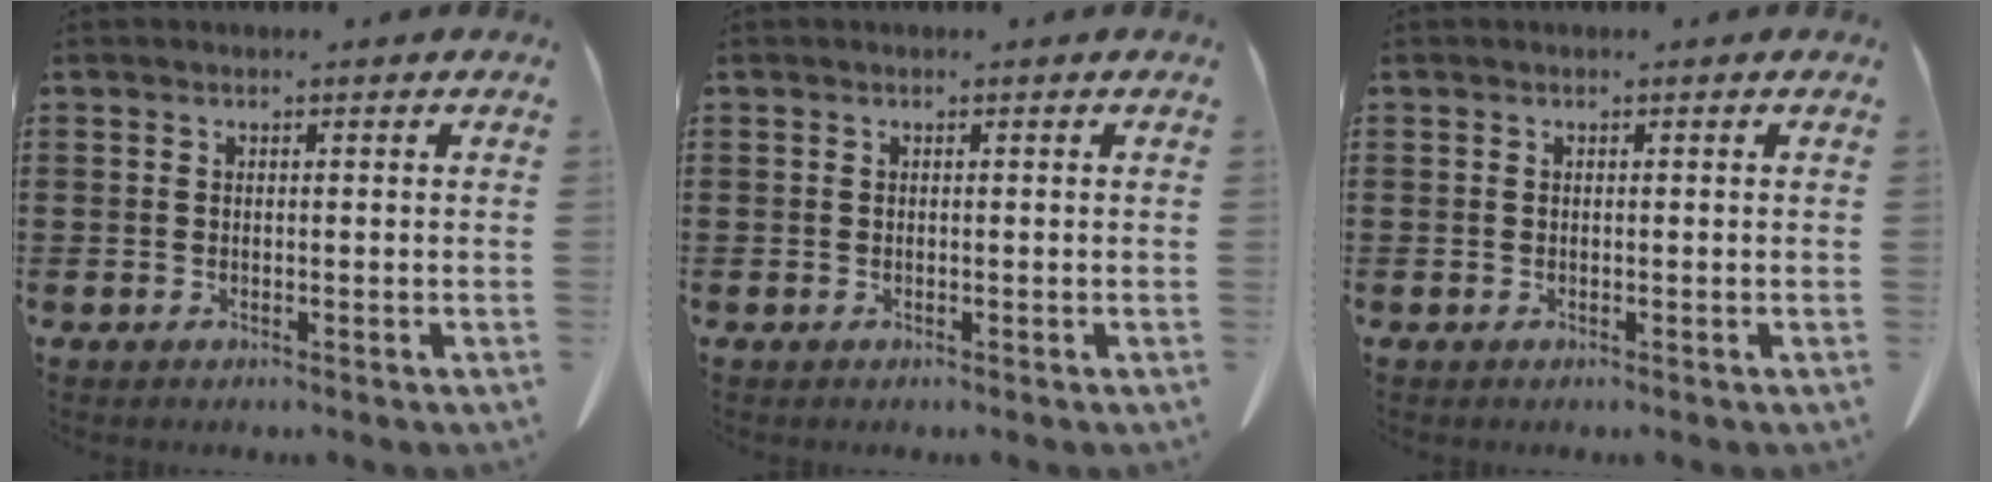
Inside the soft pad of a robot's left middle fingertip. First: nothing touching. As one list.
[{"total": 0.0}, {"total": 0.0}]